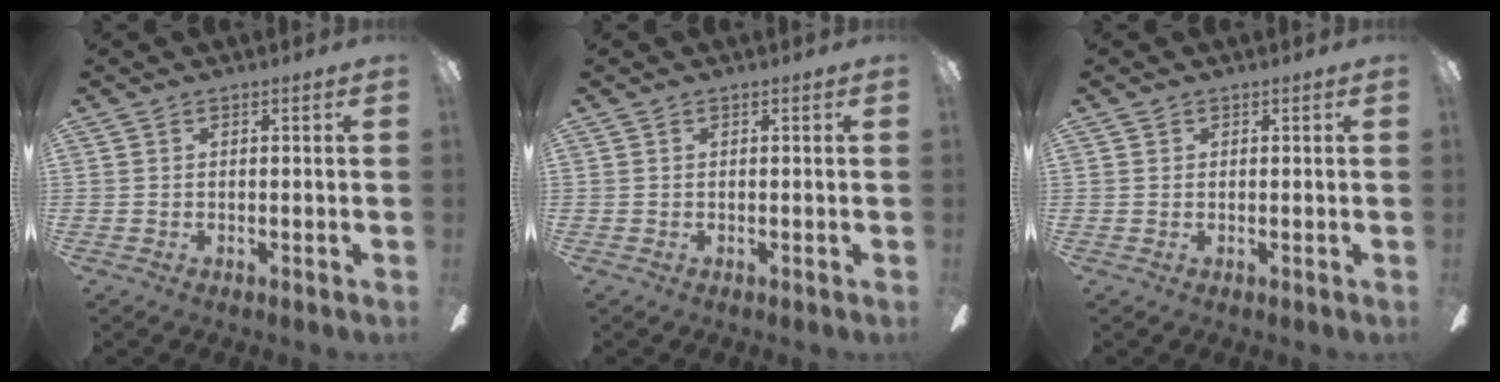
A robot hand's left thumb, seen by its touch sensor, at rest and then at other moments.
{"total": 0.0}
{"total": 0.6, "force": [0.2, 0.5, 0.1], "torque": [0.000, 0.003, 0.004]}